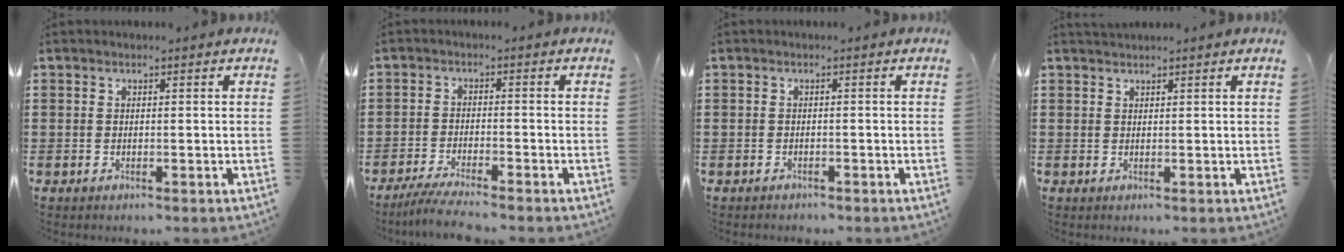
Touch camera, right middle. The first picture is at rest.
{"total": 3.9, "force": [-3.5, -0.2, 1.8], "torque": [-0.037, -0.011, -0.065]}
{"total": 0.6, "force": [-0.6, 0.1, 0.0], "torque": [-0.001, -0.001, -0.013]}
{"total": 1.0, "force": [1.0, 0.2, 0.1], "torque": [-0.004, 0.001, 0.019]}